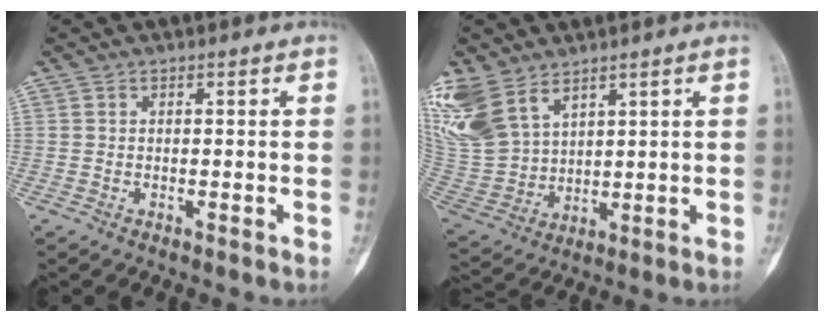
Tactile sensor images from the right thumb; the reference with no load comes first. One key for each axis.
{"total": 15.3, "fx": 9.2, "fy": 9.3, "fz": 8.1, "tx": -0.185, "ty": -0.022, "tz": 0.203}